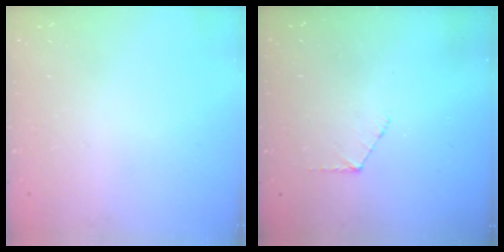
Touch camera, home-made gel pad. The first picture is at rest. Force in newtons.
{"total": 5.6, "press": 5.6, "slide": 0.6}